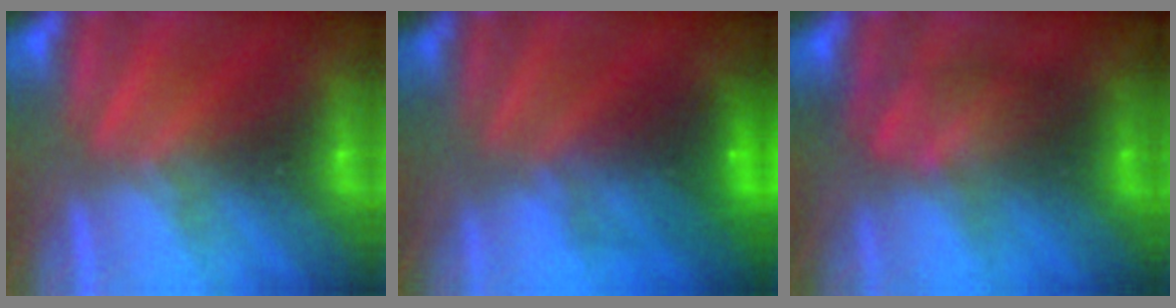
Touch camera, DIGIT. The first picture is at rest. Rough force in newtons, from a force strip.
{"total": 7.2}
{"total": 2.3}